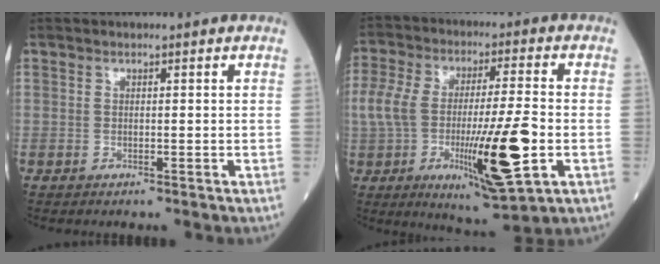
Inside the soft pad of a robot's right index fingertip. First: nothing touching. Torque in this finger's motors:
{"motor_torque": [2.14, 0.00, 0.83, 0.21]}